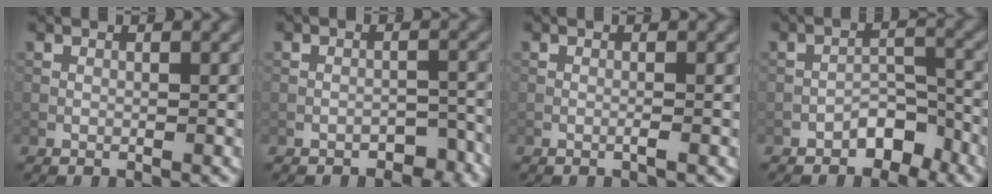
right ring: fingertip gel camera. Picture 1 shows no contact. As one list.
[{"total": 2.0, "force": [-1.6, 1.0, 0.8], "torque": [-0.006, 0.008, -0.023]}, {"total": 0.5, "force": [-0.2, -0.1, 0.5], "torque": [-0.009, -0.001, -0.008]}, {"total": 3.2, "force": [-2.3, 1.6, 1.6], "torque": [-0.018, 0.015, -0.038]}]